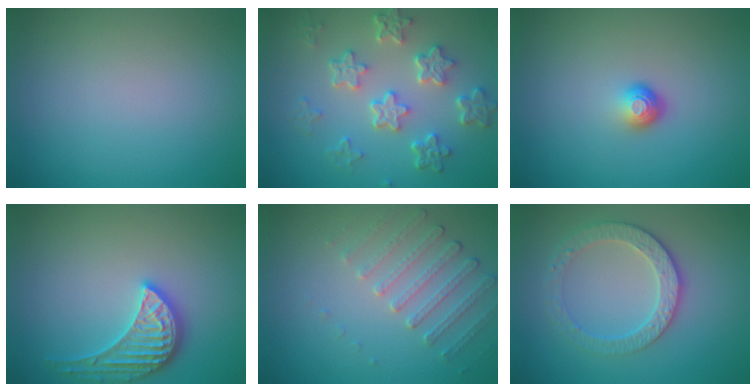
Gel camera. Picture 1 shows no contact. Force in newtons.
{"total": 5.4, "press": 4.0, "slide": 3.6}
{"total": 1.7, "press": 1.1, "slide": 1.3}
{"total": 3.3, "press": 3.3, "slide": 0.4}
{"total": 2.2, "press": 1.8, "slide": 1.2}
{"total": 3.3, "press": 3.1, "slide": 1.2}